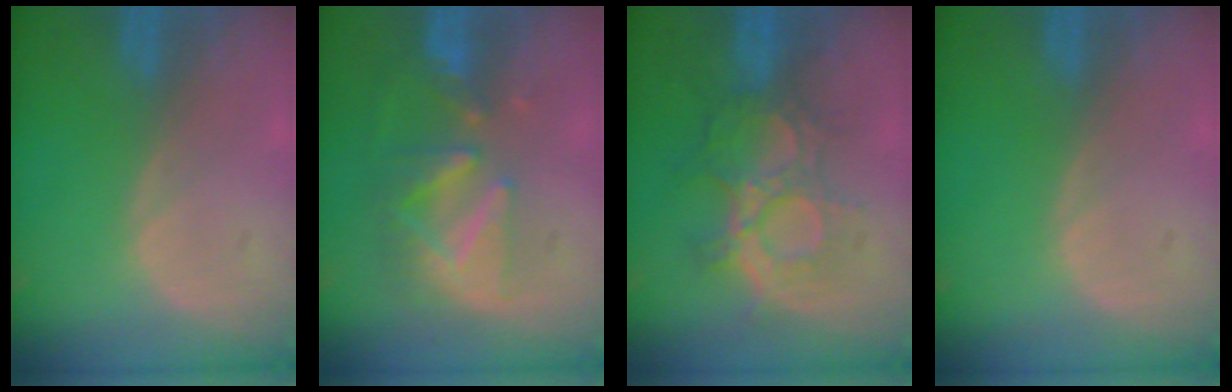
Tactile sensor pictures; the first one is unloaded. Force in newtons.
{"total": 8.5, "press": 8.0, "slide": 3.1}
{"total": 8.8, "press": 8.5, "slide": 2.3}
{"total": 0.0}